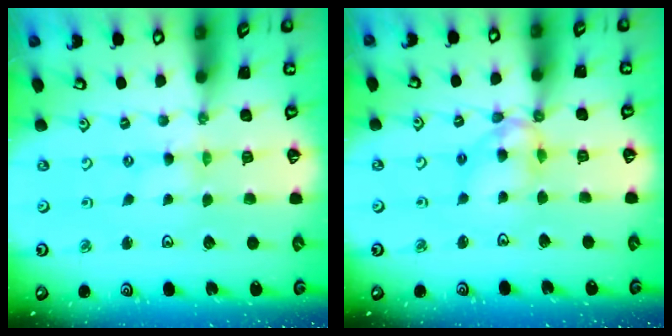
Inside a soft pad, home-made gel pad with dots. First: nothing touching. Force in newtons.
{"total": 11.1, "press": 11.1, "slide": 0.9}